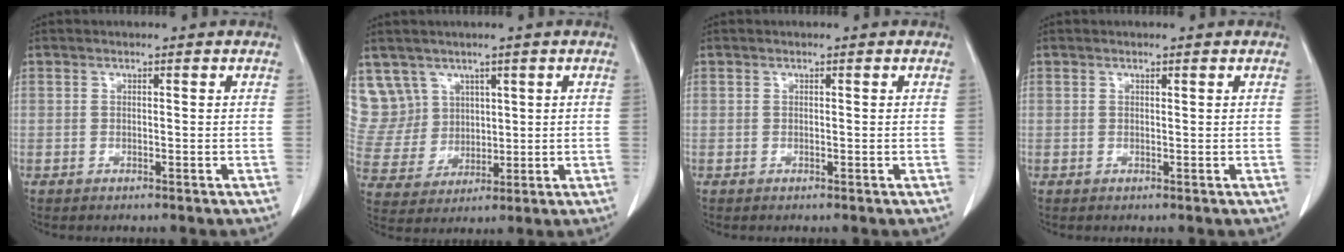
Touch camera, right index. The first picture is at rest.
{"total": 8.9, "force": [5.3, 7.2, 0.2], "torque": [-0.013, 0.031, 0.123]}
{"total": 0.0}
{"total": 0.0}